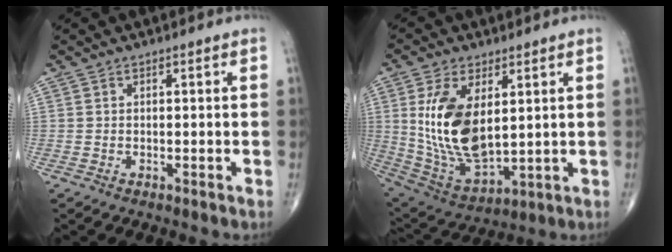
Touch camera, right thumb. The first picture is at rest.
{"total": 16.4, "force": [3.2, 8.5, 13.7], "torque": [-0.252, -0.022, 0.078]}